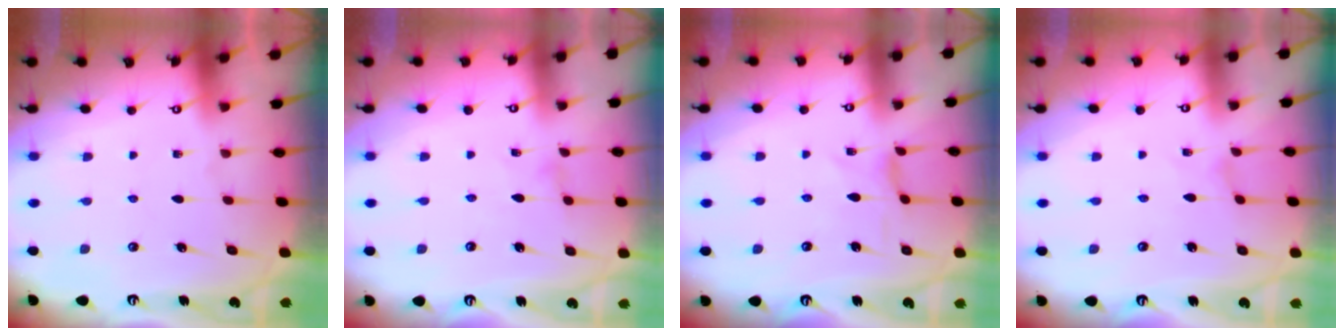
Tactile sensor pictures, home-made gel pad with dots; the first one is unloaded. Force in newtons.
{"total": 0.0}
{"total": 0.0}
{"total": 0.0}